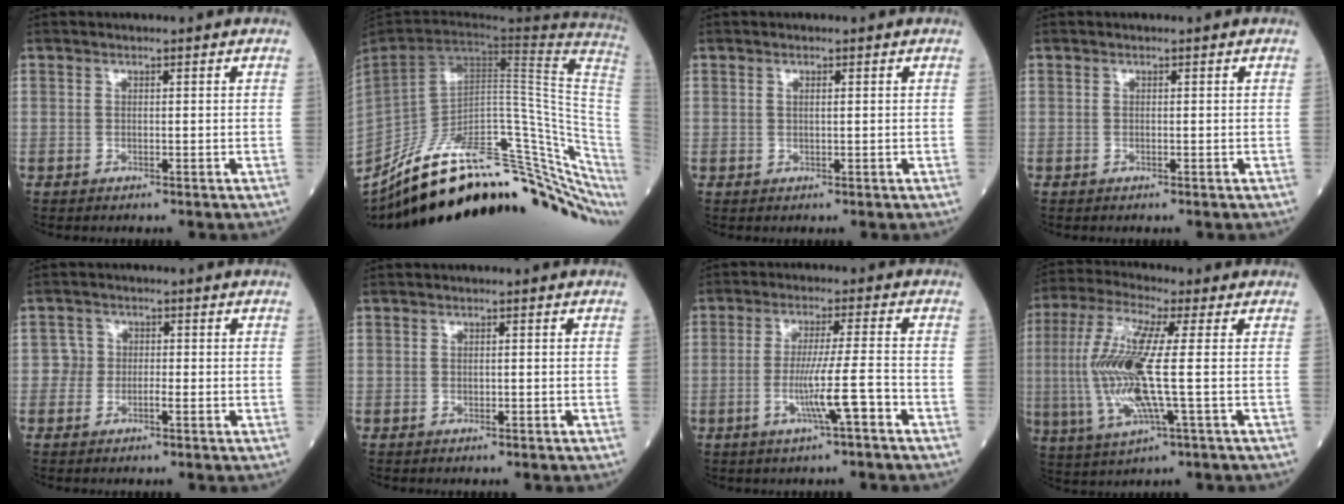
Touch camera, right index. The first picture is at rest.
{"total": 32.8, "force": [-21.7, 7.2, 23.5], "torque": [-0.273, -0.009, -0.319]}
{"total": 0.7, "force": [0.3, 0.1, 0.7], "torque": [-0.016, 0.000, 0.005]}
{"total": 0.0}
{"total": 2.4, "force": [-0.6, 2.0, 1.0], "torque": [-0.008, 0.008, -0.015]}
{"total": 0.0}
{"total": 7.2, "force": [-3.0, -0.6, 6.5], "torque": [-0.117, -0.006, -0.052]}
{"total": 14.1, "force": [-0.4, 1.3, 14.0], "torque": [-0.312, 0.006, -0.009]}